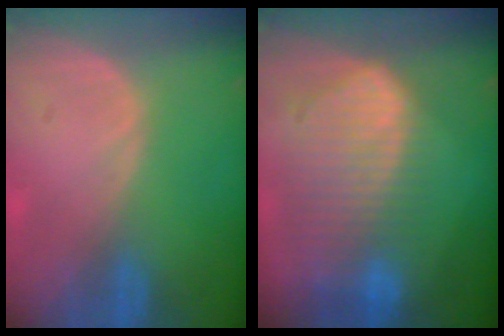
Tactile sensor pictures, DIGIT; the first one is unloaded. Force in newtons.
{"total": 10.6, "press": 9.1, "slide": 5.3}